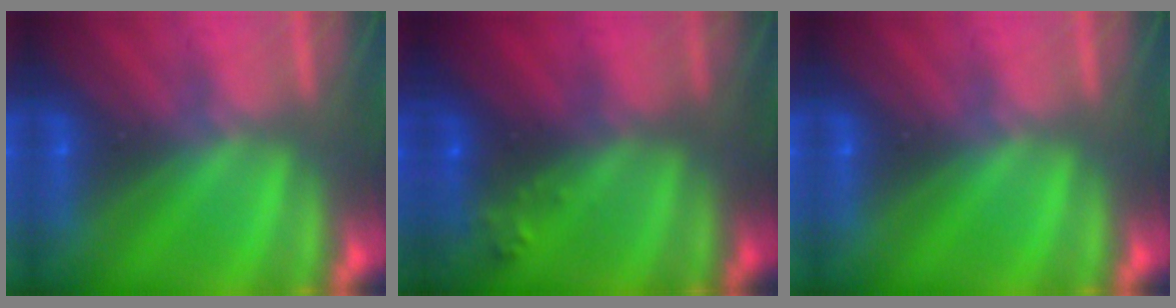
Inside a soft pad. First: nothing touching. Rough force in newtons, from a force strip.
{"total": 5.6}
{"total": 0.0}